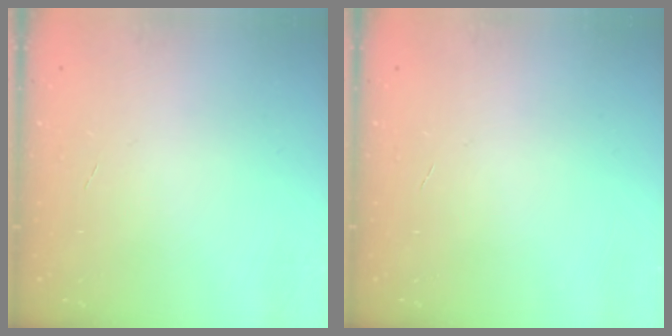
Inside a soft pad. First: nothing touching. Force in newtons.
{"total": 0.0}